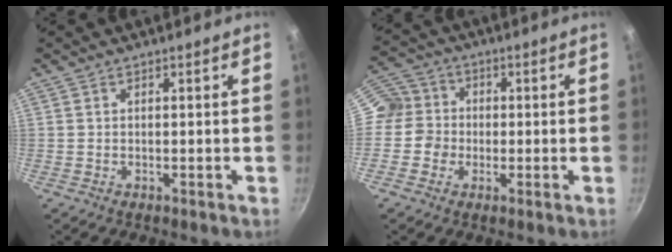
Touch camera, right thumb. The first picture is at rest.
{"total": 9.0, "force": [-0.8, 8.7, 2.2], "torque": [-0.023, 0.023, -0.022]}